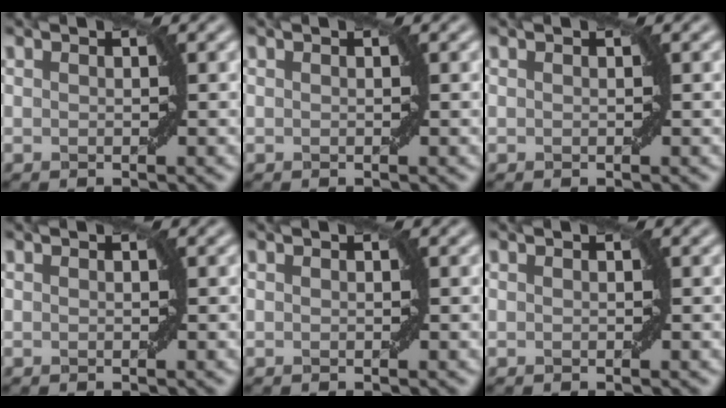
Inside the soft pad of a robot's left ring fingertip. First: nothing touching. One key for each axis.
{"total": 0.0}
{"total": 0.0}
{"total": 0.0}
{"total": 0.0}
{"total": 0.0}